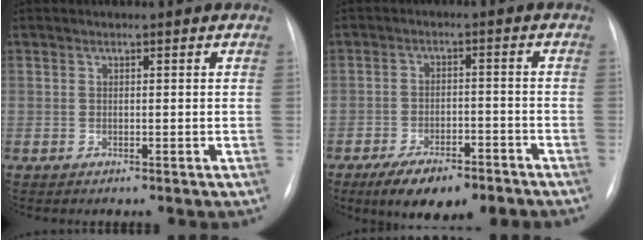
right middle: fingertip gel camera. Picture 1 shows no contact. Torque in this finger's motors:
{"motor_torque": [1.11, -1.03, 0.22, 0.09]}